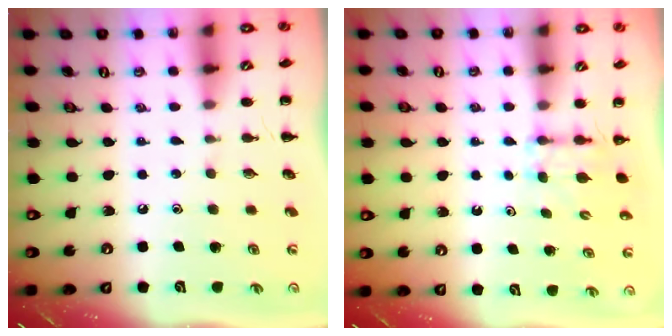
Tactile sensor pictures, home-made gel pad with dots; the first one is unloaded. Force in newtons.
{"total": 2.7, "press": 2.5, "slide": 1.1}